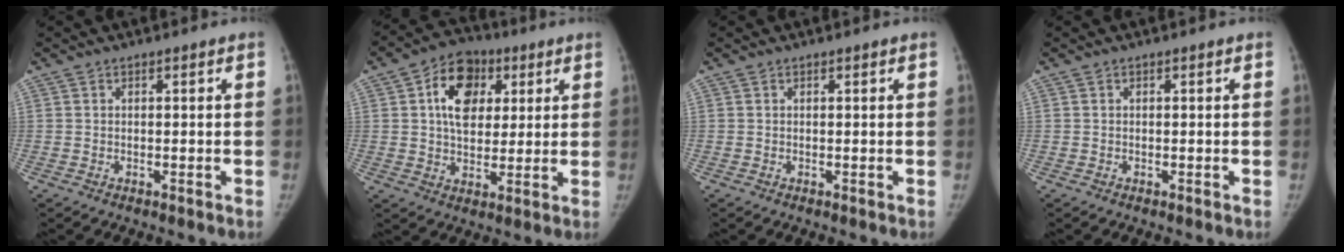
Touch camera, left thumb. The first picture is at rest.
{"total": 12.2, "force": [3.7, 8.7, 7.7], "torque": [-0.095, -0.002, 0.055]}
{"total": 0.0}
{"total": 0.0}